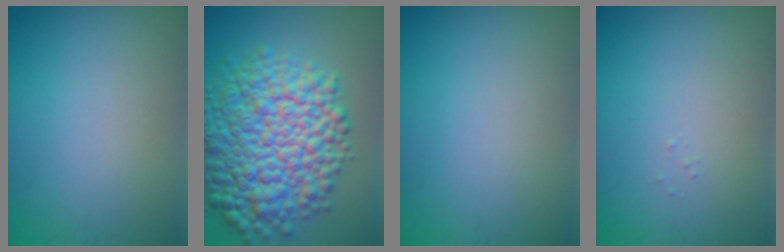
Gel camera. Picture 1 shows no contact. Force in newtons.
{"total": 12.2, "press": 12.2, "slide": 0.3}
{"total": 0.0}
{"total": 0.0}